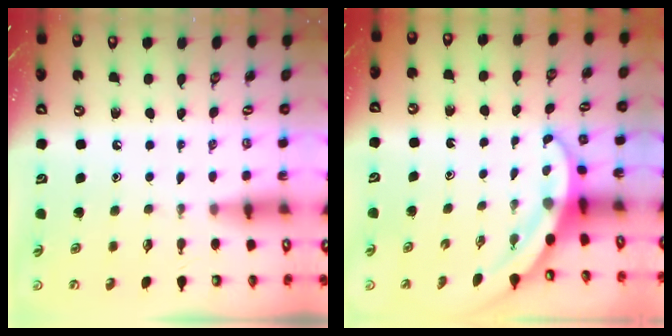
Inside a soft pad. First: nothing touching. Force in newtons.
{"total": 3.2, "press": 3.2, "slide": 0.0}